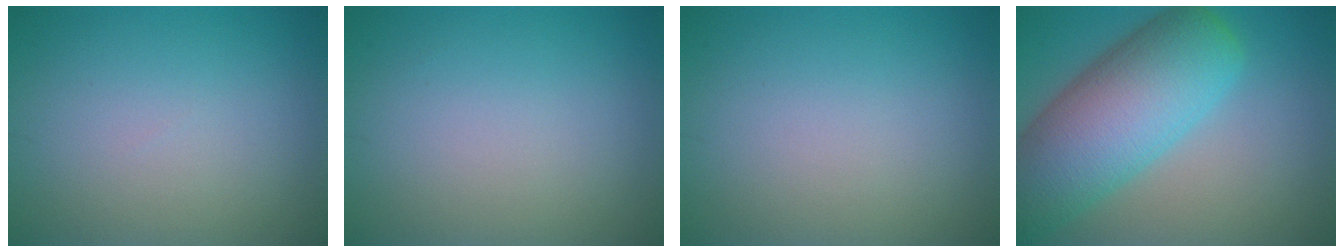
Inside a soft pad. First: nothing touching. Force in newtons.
{"total": 0.0}
{"total": 0.0}
{"total": 10.9, "press": 10.9, "slide": 0.5}